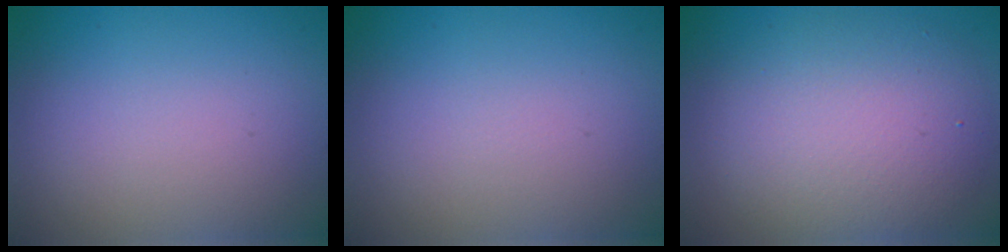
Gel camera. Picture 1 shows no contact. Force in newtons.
{"total": 0.0}
{"total": 6.8, "press": 6.7, "slide": 0.6}